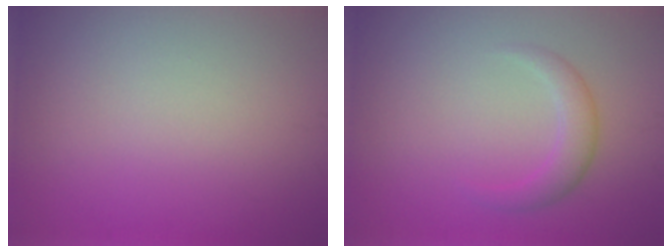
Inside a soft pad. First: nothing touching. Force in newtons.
{"total": 2.2, "press": 2.2, "slide": 0.1}